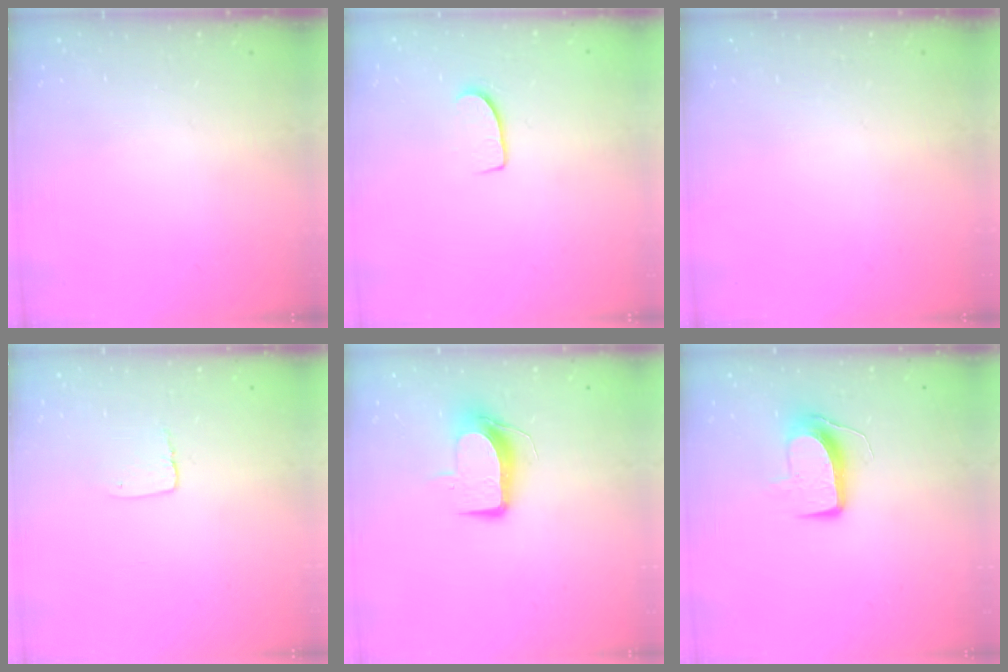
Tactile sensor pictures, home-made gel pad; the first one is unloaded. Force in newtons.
{"total": 6.4, "press": 6.4, "slide": 0.6}
{"total": 0.0}
{"total": 3.6, "press": 3.6, "slide": 0.3}
{"total": 9.5, "press": 9.5, "slide": 0.8}
{"total": 11.0, "press": 11.0, "slide": 0.9}